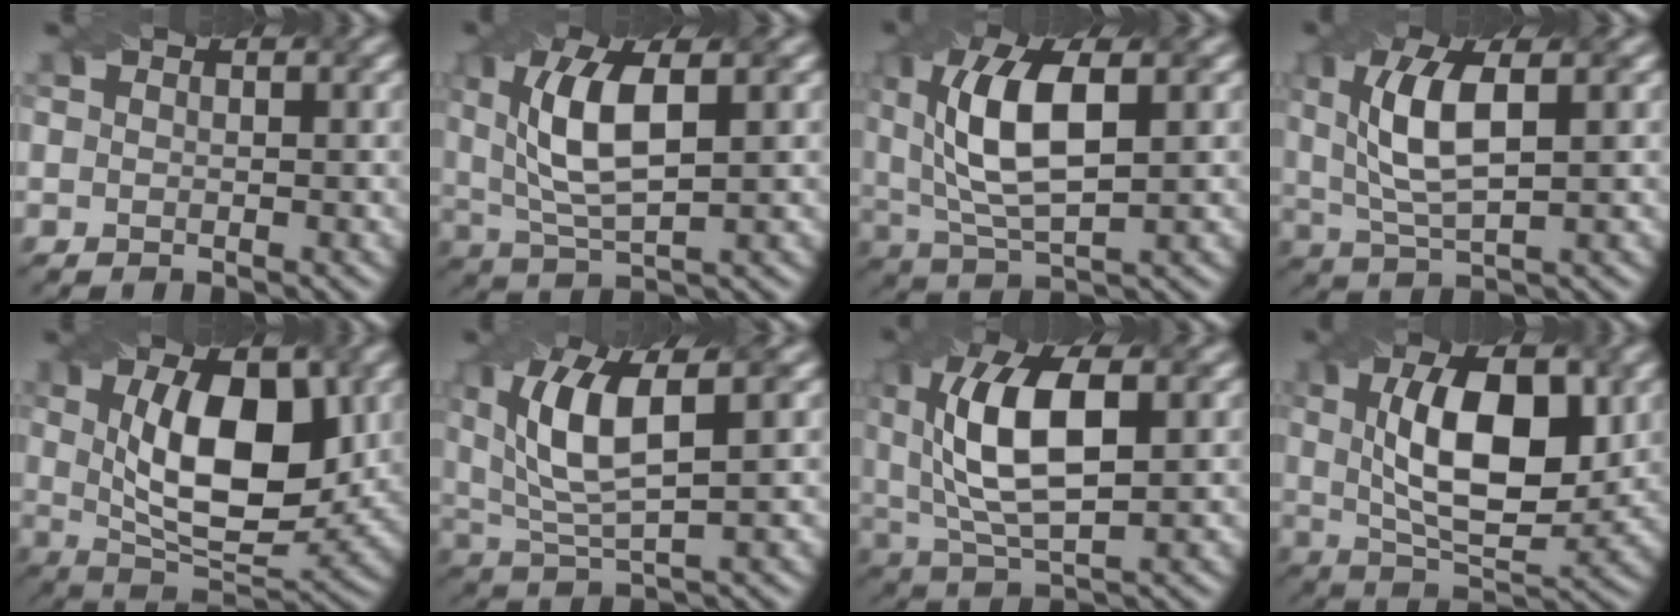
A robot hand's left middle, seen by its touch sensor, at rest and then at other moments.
{"total": 7.1, "force": [1.4, 2.6, 6.5], "torque": [-0.135, 0.008, 0.036]}
{"total": 8.4, "force": [1.4, 3.5, 7.5], "torque": [-0.153, 0.010, 0.034]}
{"total": 6.4, "force": [1.2, 2.3, 5.9], "torque": [-0.122, 0.008, 0.035]}
{"total": 10.3, "force": [1.4, 4.6, 9.1], "torque": [-0.137, 0.004, 0.032]}
{"total": 7.7, "force": [2.1, 2.7, 6.9], "torque": [-0.148, 0.011, 0.051]}
{"total": 9.0, "force": [1.3, 3.9, 8.0], "torque": [-0.157, 0.016, 0.029]}
{"total": 10.0, "force": [1.5, 4.2, 9.0], "torque": [-0.141, 0.009, 0.035]}